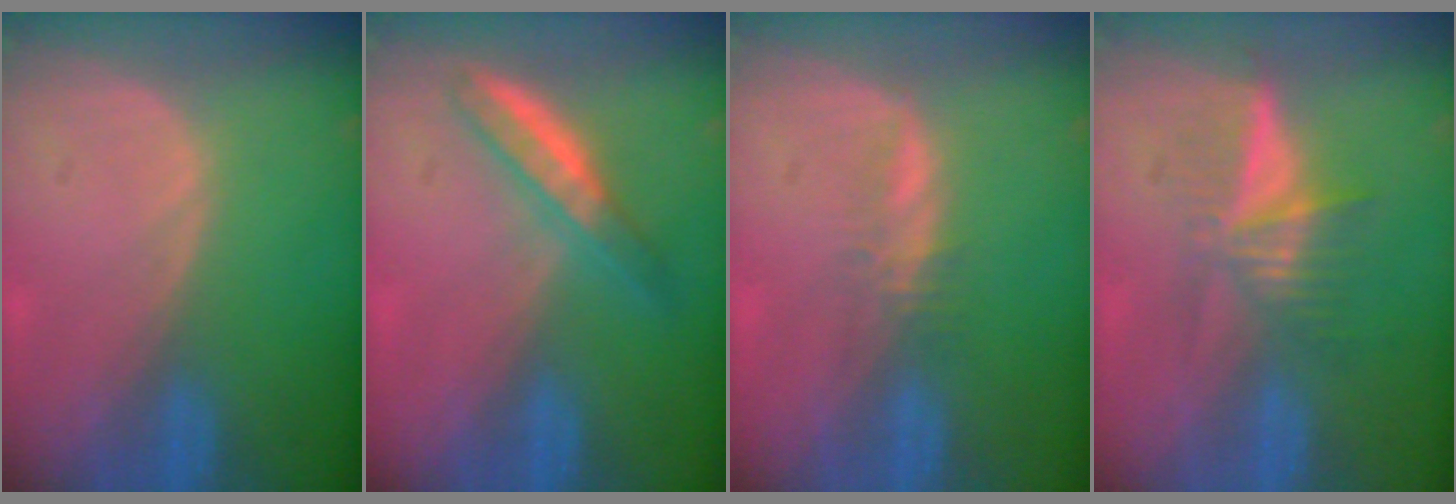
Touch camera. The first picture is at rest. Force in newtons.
{"total": 4.7, "press": 4.4, "slide": 1.4}
{"total": 2.0, "press": 1.8, "slide": 0.6}
{"total": 6.5, "press": 5.5, "slide": 3.4}